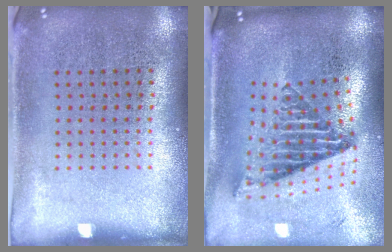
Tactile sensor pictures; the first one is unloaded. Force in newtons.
{"total": 2.7, "press": 1.7, "slide": 2.0}